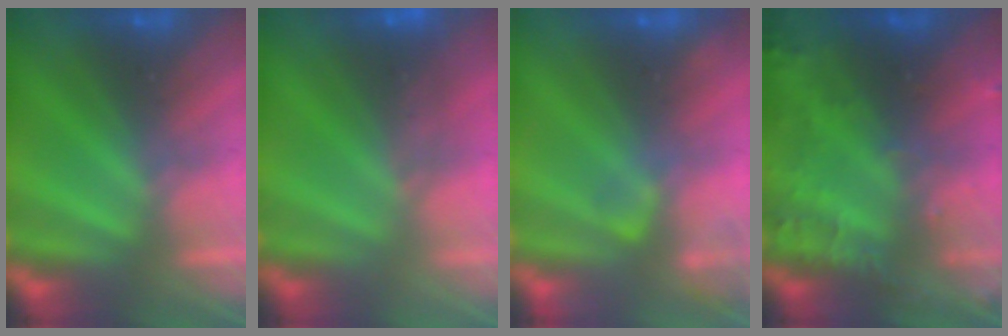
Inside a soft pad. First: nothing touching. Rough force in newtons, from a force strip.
{"total": 3.8}
{"total": 2.4}
{"total": 8.9}